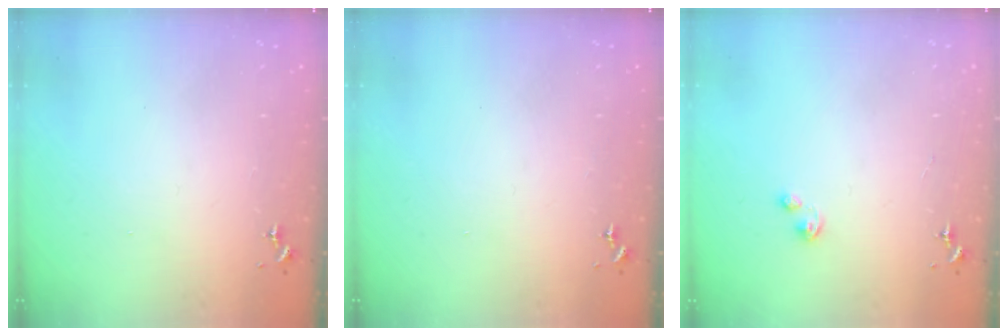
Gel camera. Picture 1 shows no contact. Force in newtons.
{"total": 0.0}
{"total": 2.1, "press": 2.0, "slide": 0.5}